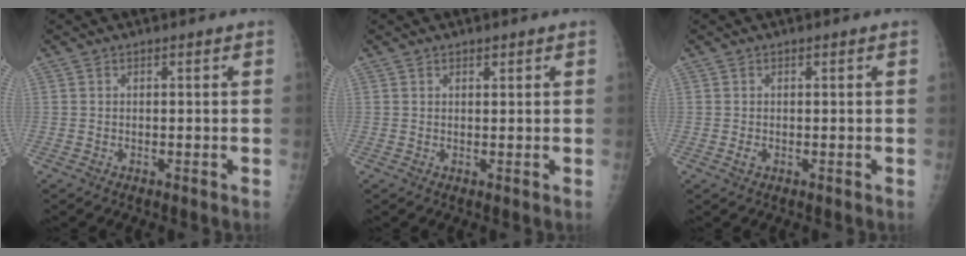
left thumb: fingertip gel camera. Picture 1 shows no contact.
{"total": 0.9, "force": [0.7, 0.4, 0.4], "torque": [0.001, -0.004, 0.009]}
{"total": 1.0, "force": [-0.1, 0.7, 0.7], "torque": [-0.012, -0.002, -0.003]}